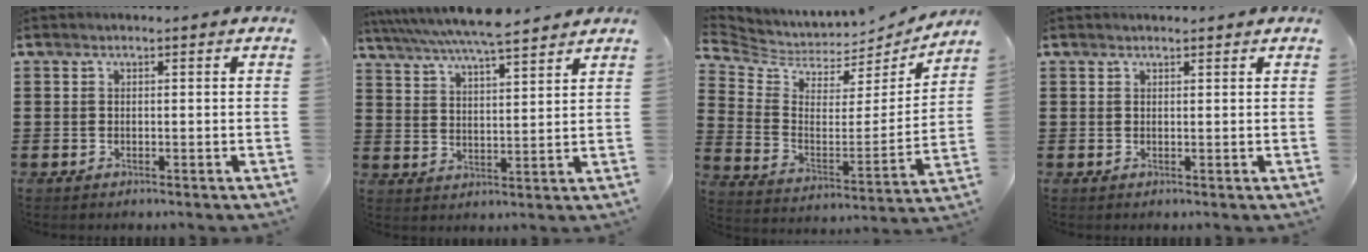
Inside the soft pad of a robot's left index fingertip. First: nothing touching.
{"total": 6.3, "force": [5.8, -0.2, 2.4], "torque": [-0.067, -0.029, 0.101]}
{"total": 5.0, "force": [4.7, 1.4, 1.1], "torque": [-0.055, -0.048, 0.079]}
{"total": 0.7, "force": [0.7, 0.0, 0.2], "torque": [-0.005, -0.001, 0.014]}